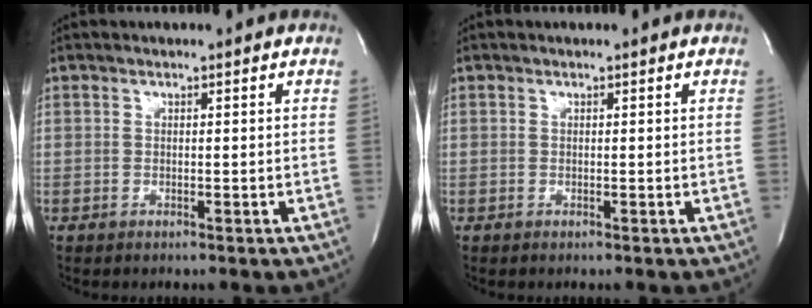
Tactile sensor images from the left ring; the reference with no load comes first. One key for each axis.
{"total": 0.0}